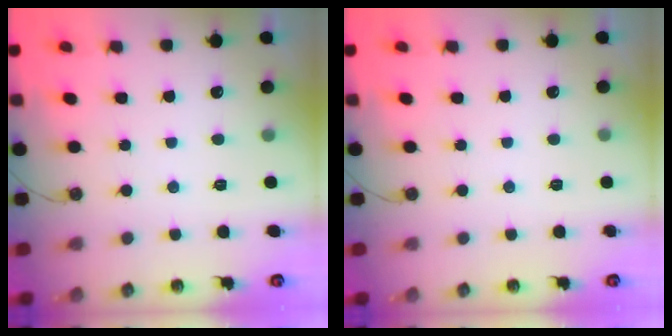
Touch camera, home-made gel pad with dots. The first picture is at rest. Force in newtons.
{"total": 0.0}